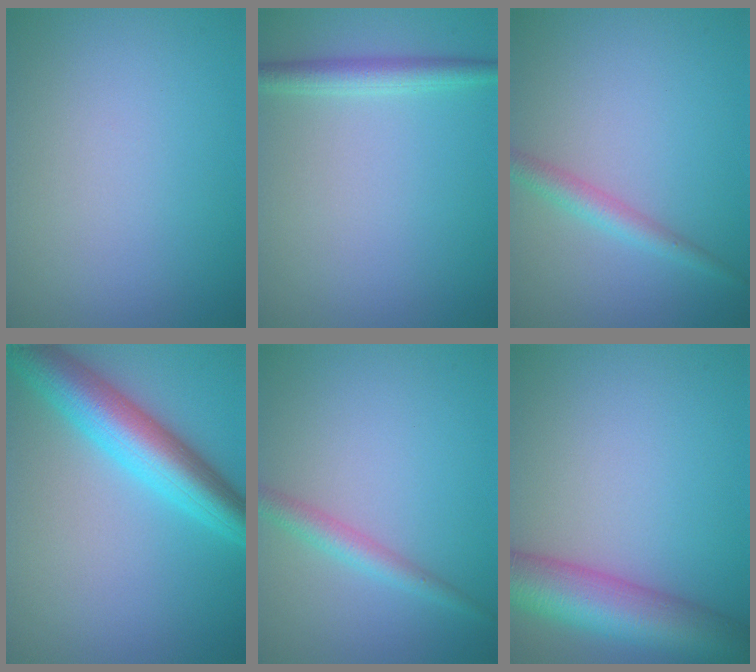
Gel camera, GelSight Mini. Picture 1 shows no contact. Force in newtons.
{"total": 2.4, "press": 2.4, "slide": 0.1}
{"total": 2.1, "press": 2.1, "slide": 0.1}
{"total": 7.4, "press": 7.4, "slide": 0.3}
{"total": 2.1, "press": 2.1, "slide": 0.1}
{"total": 8.4, "press": 8.4, "slide": 0.4}